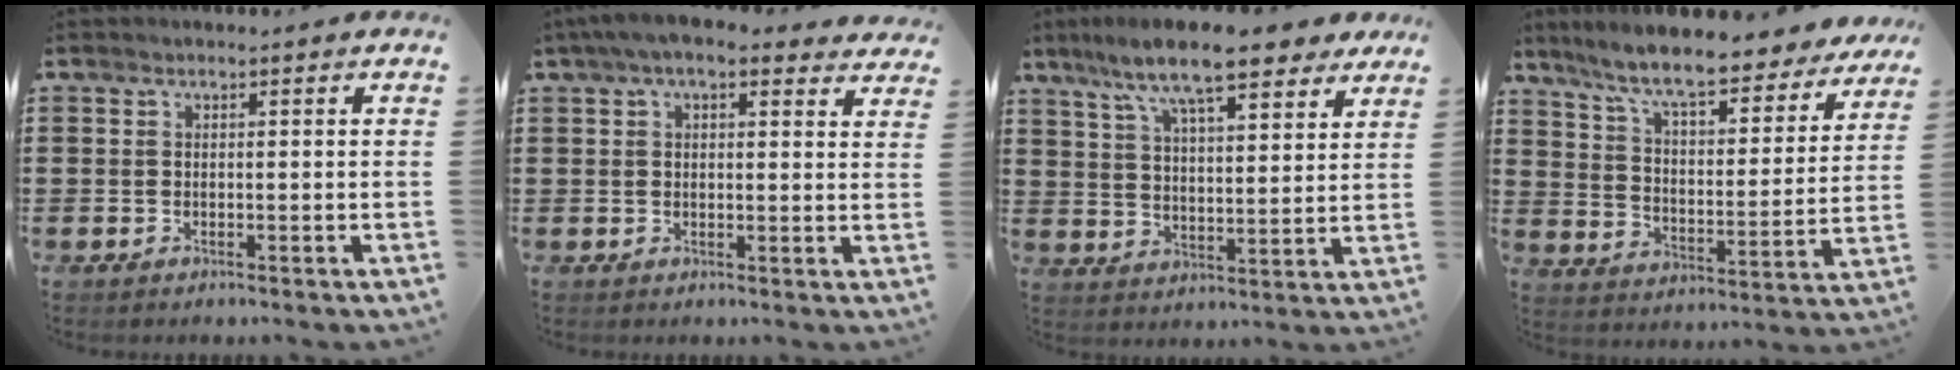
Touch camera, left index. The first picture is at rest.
{"total": 5.4, "force": [4.0, 1.5, 3.2], "torque": [-0.071, -0.001, 0.073]}
{"total": 11.2, "force": [8.9, 1.9, 6.5], "torque": [-0.148, -0.027, 0.153]}
{"total": 8.9, "force": [7.7, 0.7, 4.4], "torque": [-0.114, -0.046, 0.130]}